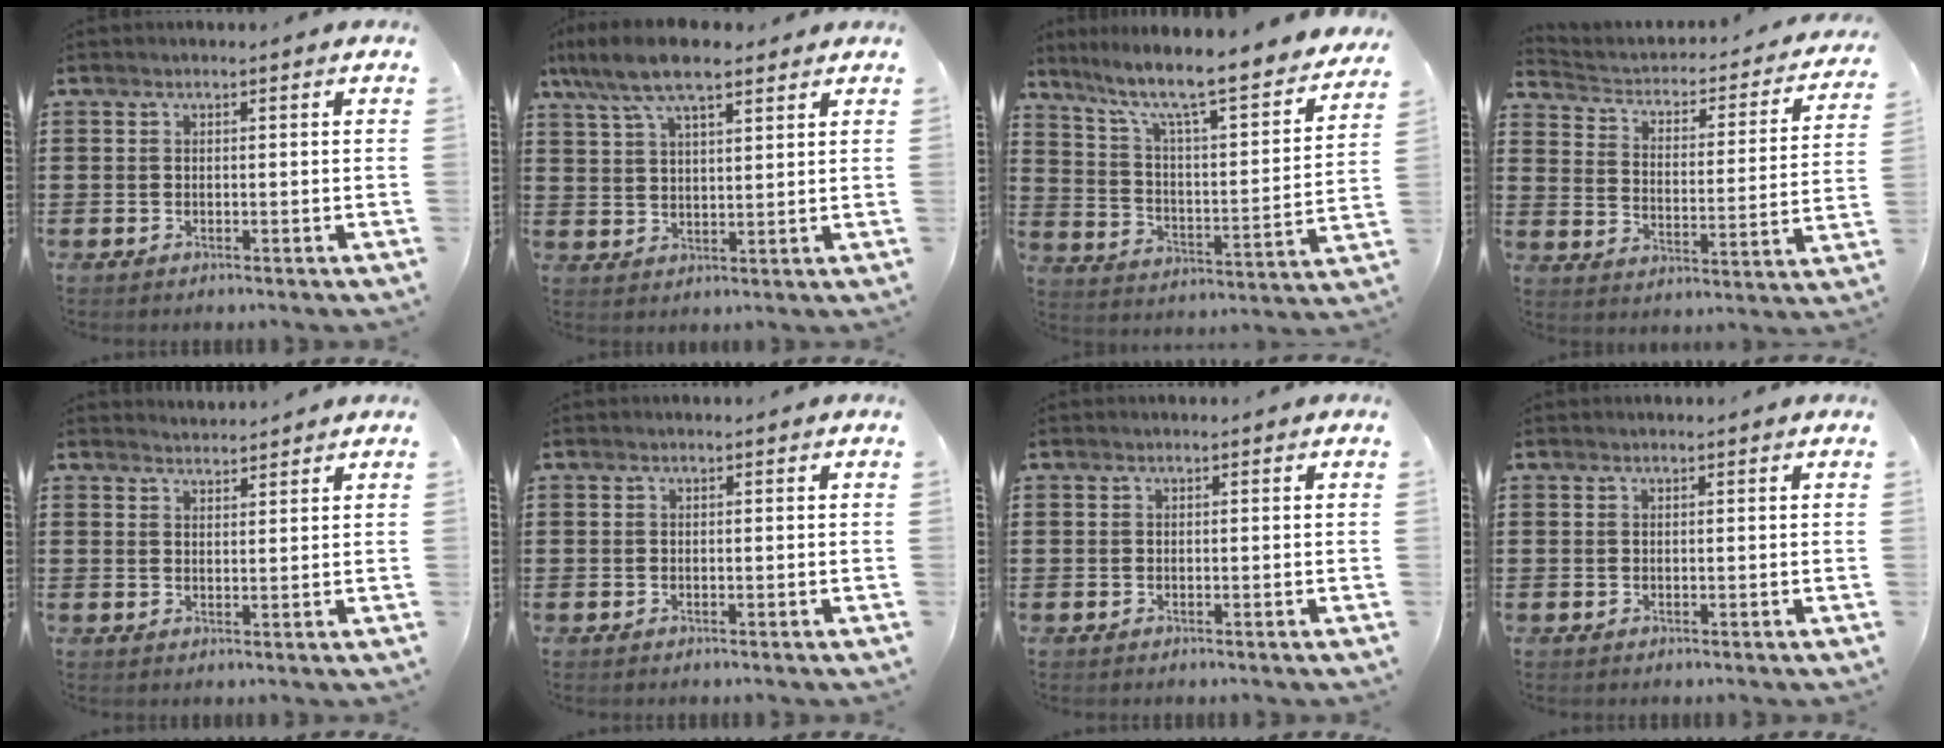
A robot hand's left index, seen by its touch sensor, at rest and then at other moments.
{"total": 8.3, "force": [6.3, 2.5, 4.9], "torque": [-0.113, -0.006, 0.114]}
{"total": 7.7, "force": [6.3, 0.4, 4.4], "torque": [-0.106, -0.060, 0.097]}
{"total": 1.9, "force": [1.1, 1.2, 0.9], "torque": [-0.031, -0.020, 0.007]}
{"total": 2.1, "force": [2.1, -0.1, -0.1], "torque": [-0.003, -0.004, 0.040]}
{"total": 0.0}
{"total": 0.0}
{"total": 0.0}